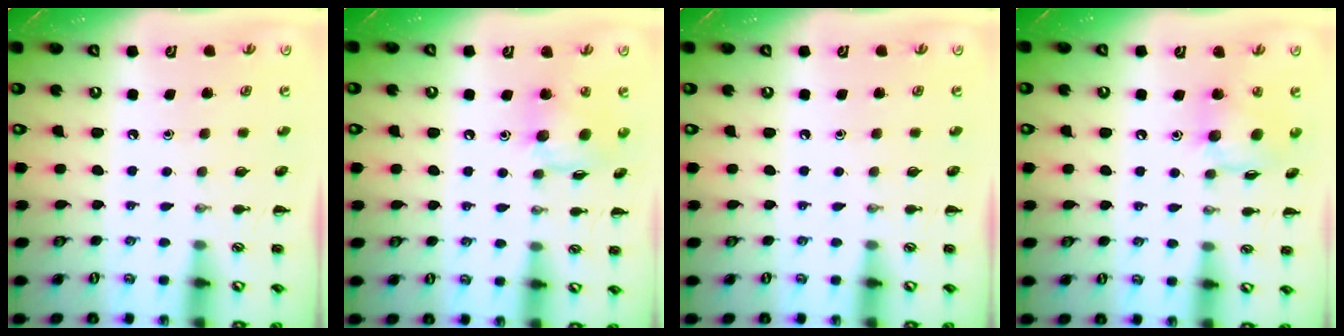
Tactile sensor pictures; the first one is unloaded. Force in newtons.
{"total": 10.7, "press": 10.6, "slide": 1.4}
{"total": 0.0}
{"total": 10.7, "press": 10.6, "slide": 1.4}